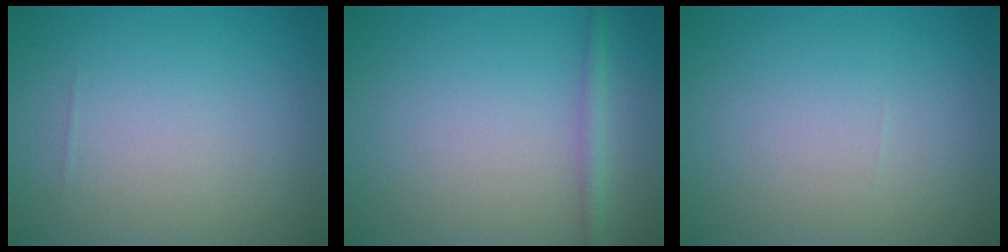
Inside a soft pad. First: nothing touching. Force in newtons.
{"total": 1.5, "press": 1.5, "slide": 0.0}
{"total": 0.0}